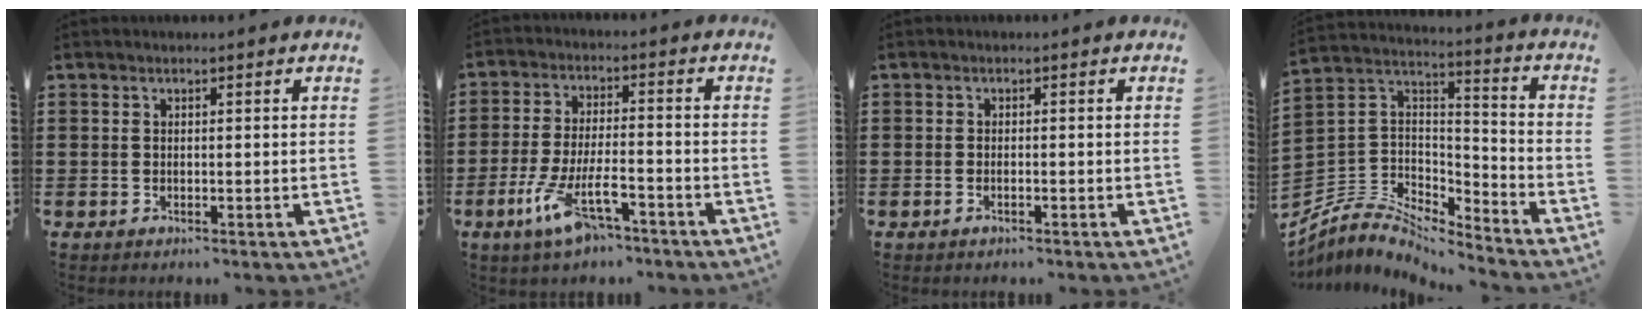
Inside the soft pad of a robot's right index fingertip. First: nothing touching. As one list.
[{"total": 9.4, "force": [-4.9, 3.0, 7.4], "torque": [-0.156, -0.003, -0.089]}, {"total": 0.7, "force": [-0.4, 0.2, 0.5], "torque": [-0.011, -0.004, -0.007]}, {"total": 5.8, "force": [-5.0, 2.6, 1.1], "torque": [-0.050, -0.004, -0.107]}]